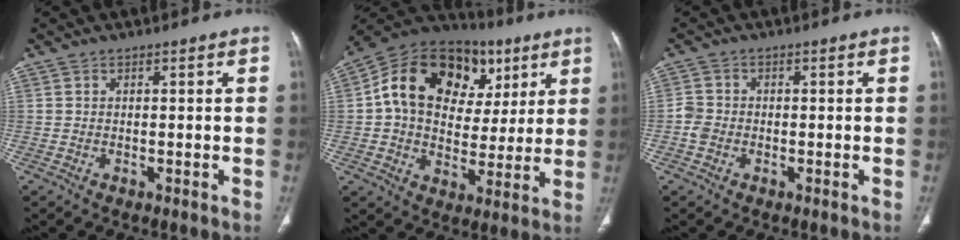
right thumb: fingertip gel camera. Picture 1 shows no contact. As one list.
[{"total": 23.6, "force": [7.2, 16.7, 15.0], "torque": [-0.210, 0.033, 0.114]}, {"total": 2.7, "force": [-0.9, 2.2, 1.2], "torque": [-0.018, 0.009, -0.022]}]